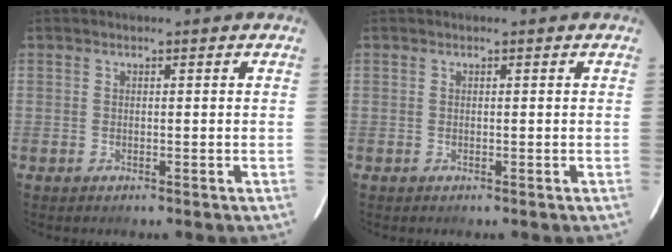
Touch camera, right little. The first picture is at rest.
{"total": 0.0}